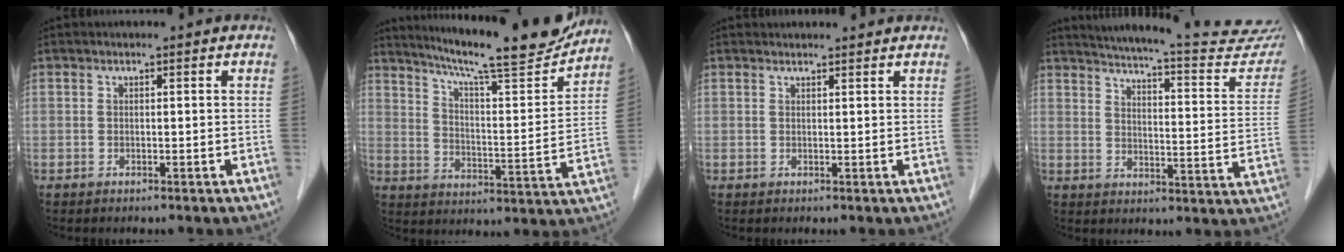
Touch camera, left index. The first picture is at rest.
{"total": 18.4, "force": [16.6, 0.6, 7.8], "torque": [-0.128, -0.033, 0.237]}
{"total": 3.7, "force": [3.6, 0.4, 0.6], "torque": [-0.011, 0.019, 0.042]}
{"total": 26.0, "force": [24.3, 2.3, 9.1], "torque": [-0.127, -0.085, 0.289]}